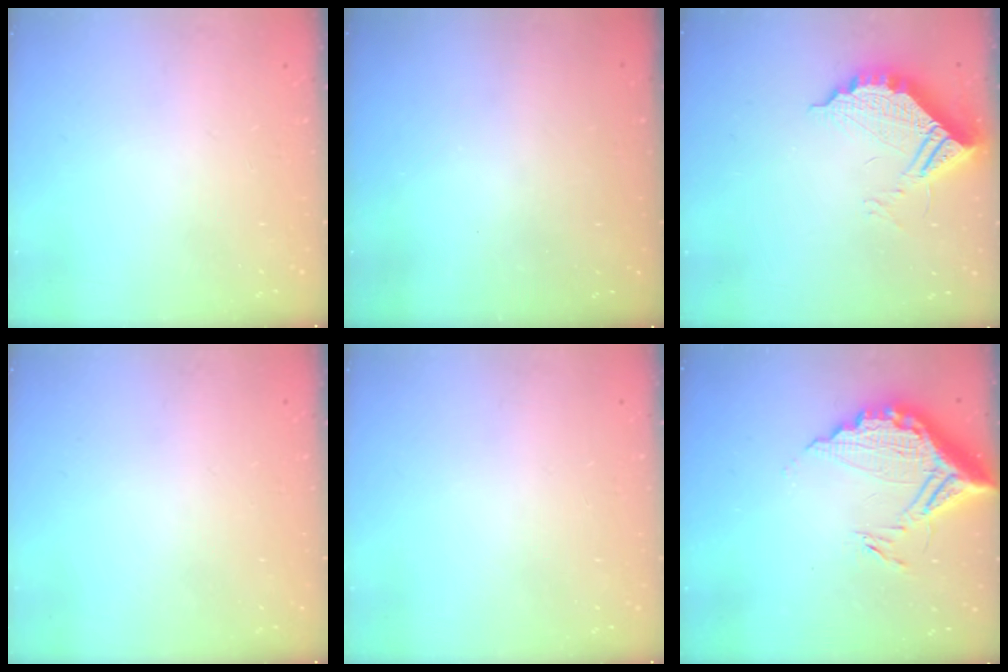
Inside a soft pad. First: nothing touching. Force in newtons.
{"total": 3.0, "press": 3.0, "slide": 0.1}
{"total": 11.5, "press": 11.5, "slide": 1.1}
{"total": 0.0}
{"total": 0.0}
{"total": 14.7, "press": 14.7, "slide": 1.2}